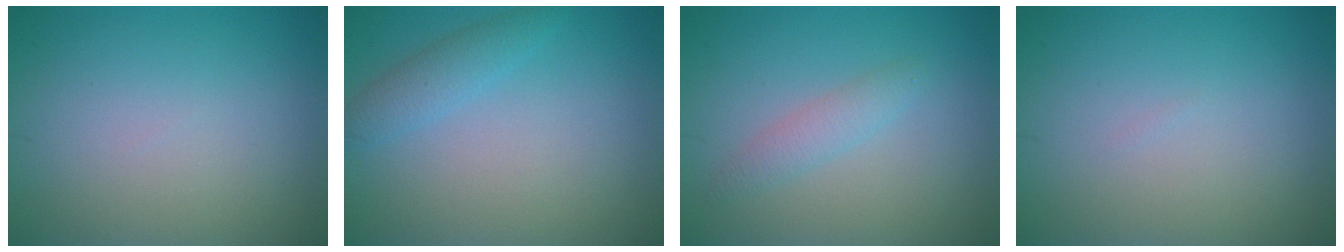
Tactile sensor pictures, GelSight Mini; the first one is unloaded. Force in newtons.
{"total": 2.0, "press": 2.0, "slide": 0.0}
{"total": 1.7, "press": 1.7, "slide": 0.1}
{"total": 0.0}